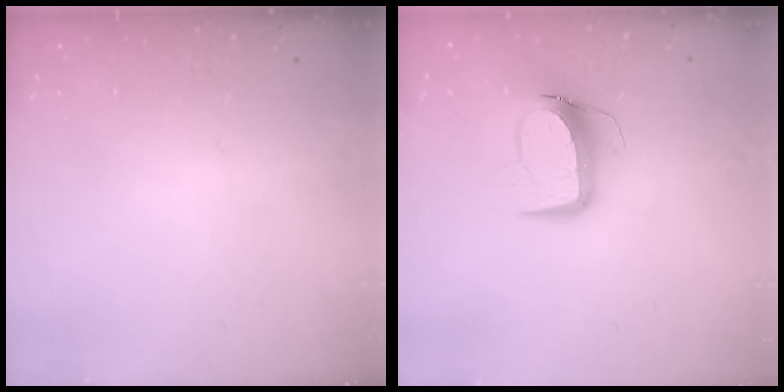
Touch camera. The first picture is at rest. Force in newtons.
{"total": 11.7, "press": 11.6, "slide": 1.2}